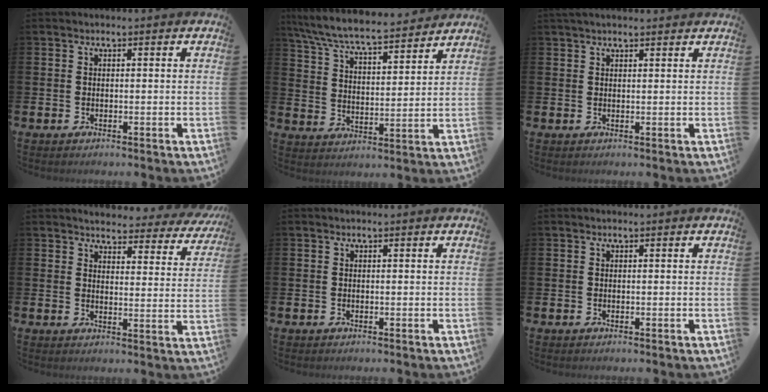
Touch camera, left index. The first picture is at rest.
{"total": 7.6, "force": [7.1, 0.8, 2.6], "torque": [-0.081, -0.048, 0.124]}
{"total": 1.6, "force": [1.5, 0.3, 0.6], "torque": [-0.003, -0.001, 0.025]}
{"total": 3.7, "force": [3.6, 0.7, 0.1], "torque": [-0.015, -0.030, 0.059]}
{"total": 0.0}
{"total": 0.0}